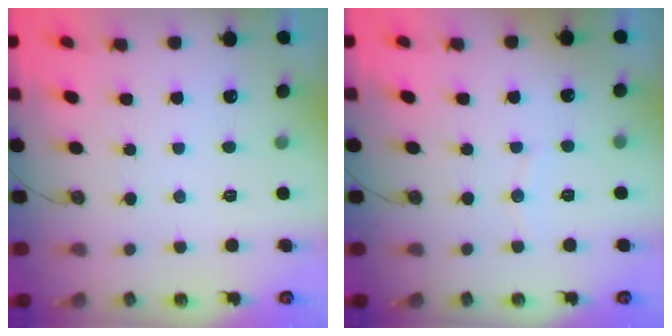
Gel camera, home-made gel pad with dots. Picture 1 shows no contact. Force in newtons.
{"total": 3.5, "press": 3.5, "slide": 0.4}